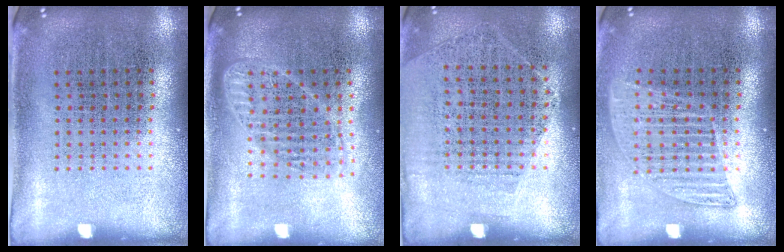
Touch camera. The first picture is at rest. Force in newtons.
{"total": 1.8, "press": 1.6, "slide": 0.9}
{"total": 1.3, "press": 1.0, "slide": 0.8}
{"total": 1.3, "press": 1.1, "slide": 0.6}